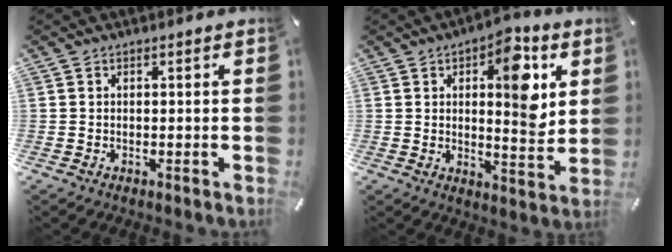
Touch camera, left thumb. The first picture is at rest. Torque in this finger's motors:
{"motor_torque": [0.25, 0.20, 0.43, 0.29, 0.18]}